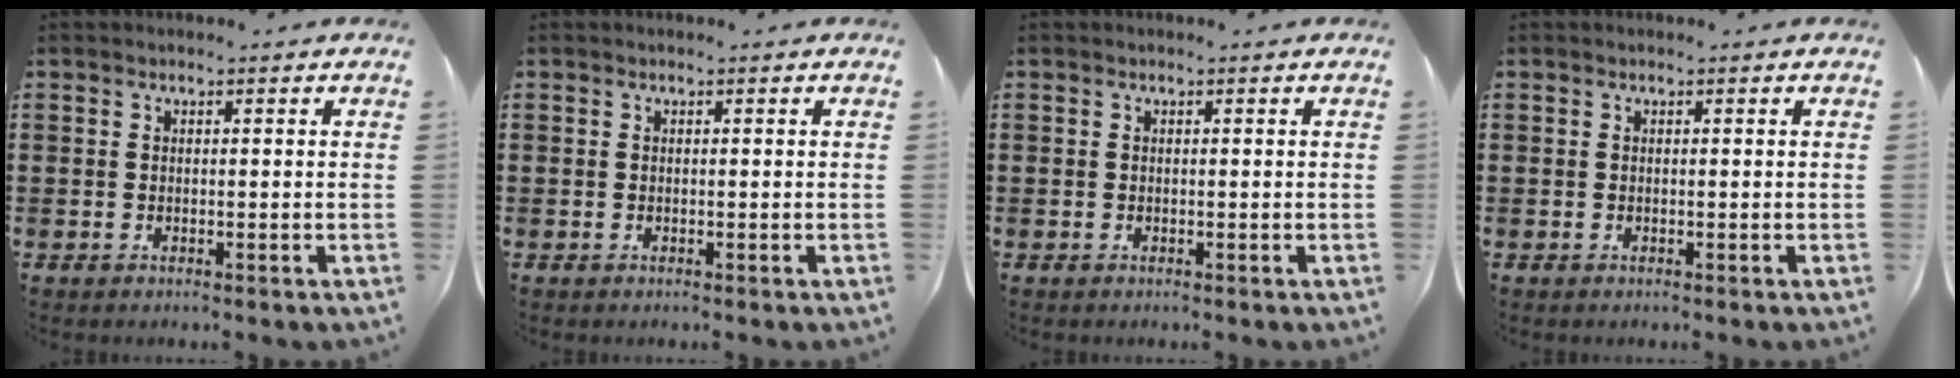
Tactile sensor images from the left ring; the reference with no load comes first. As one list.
[{"total": 0.0}, {"total": 0.0}, {"total": 0.0}]